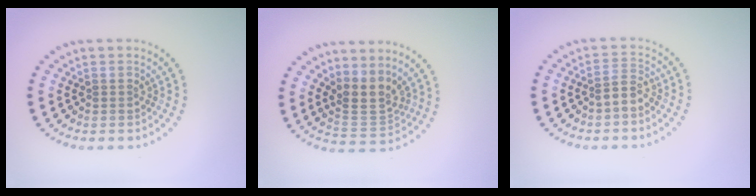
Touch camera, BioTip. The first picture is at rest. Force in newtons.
{"total": 3.1, "press": 2.3, "slide": 2.0}
{"total": 1.7, "press": 1.5, "slide": 0.9}